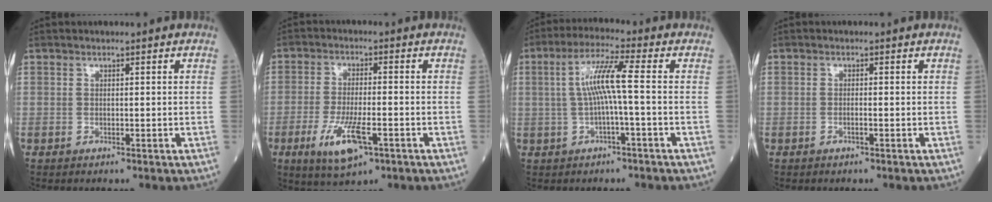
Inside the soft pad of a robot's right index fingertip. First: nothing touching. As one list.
[{"total": 8.5, "force": [-3.6, 2.2, 7.3], "torque": [-0.146, -0.016, -0.058]}, {"total": 6.8, "force": [0.0, -0.2, 6.8], "torque": [-0.133, 0.019, -0.001]}, {"total": 0.7, "force": [-0.4, 0.0, 0.6], "torque": [-0.009, 0.001, -0.008]}]